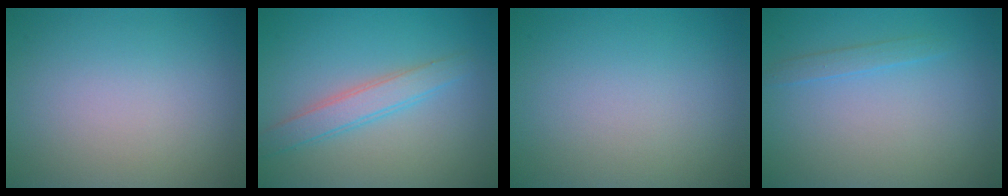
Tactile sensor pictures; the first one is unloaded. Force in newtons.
{"total": 2.7, "press": 2.7, "slide": 0.1}
{"total": 0.0}
{"total": 1.1, "press": 1.1, "slide": 0.1}